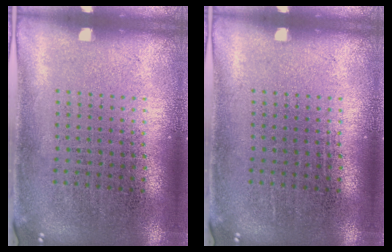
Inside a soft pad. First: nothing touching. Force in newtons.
{"total": 0.0}